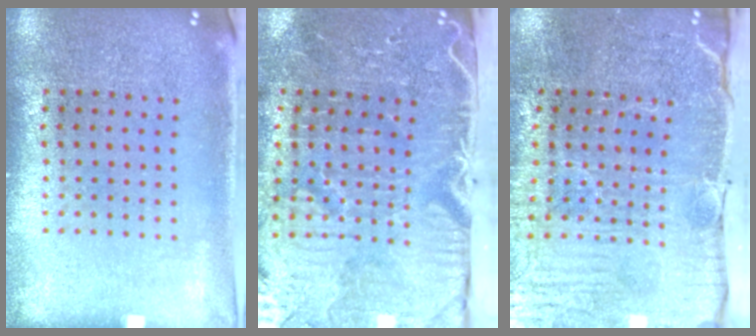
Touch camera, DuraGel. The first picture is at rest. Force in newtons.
{"total": 5.3, "press": 4.3, "slide": 3.1}
{"total": 4.0, "press": 3.9, "slide": 1.0}